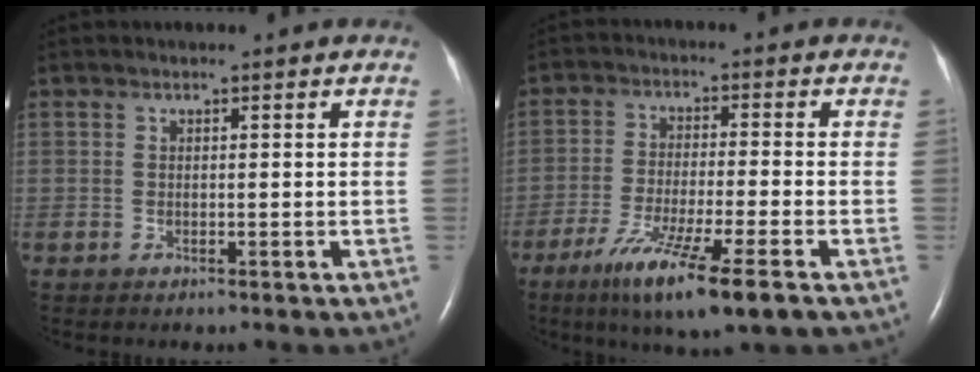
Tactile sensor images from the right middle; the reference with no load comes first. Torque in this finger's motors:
{"motor_torque": [1.25, -0.89, 0.26, 0.17]}